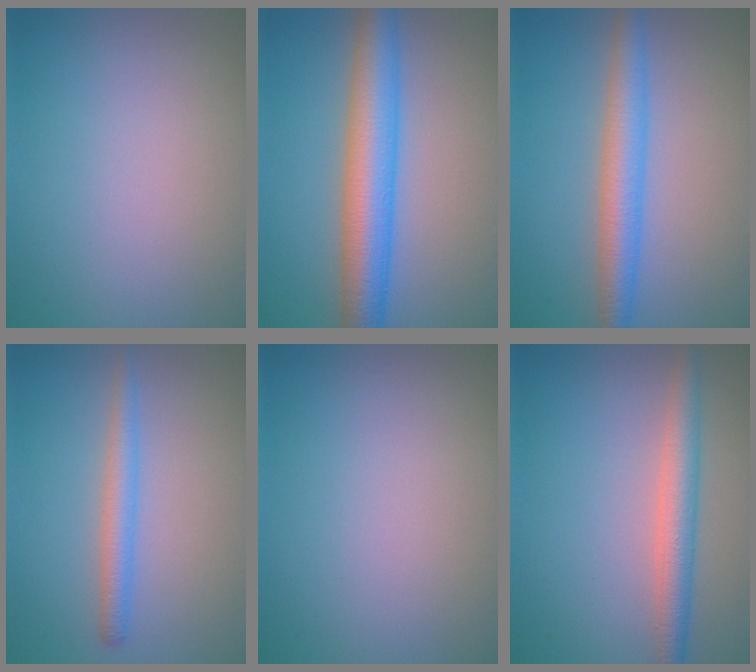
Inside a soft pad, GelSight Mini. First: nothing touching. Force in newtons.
{"total": 6.8, "press": 6.8, "slide": 0.1}
{"total": 4.2, "press": 4.2, "slide": 0.1}
{"total": 2.2, "press": 2.2, "slide": 0.2}
{"total": 0.0}
{"total": 3.3, "press": 3.3, "slide": 0.0}